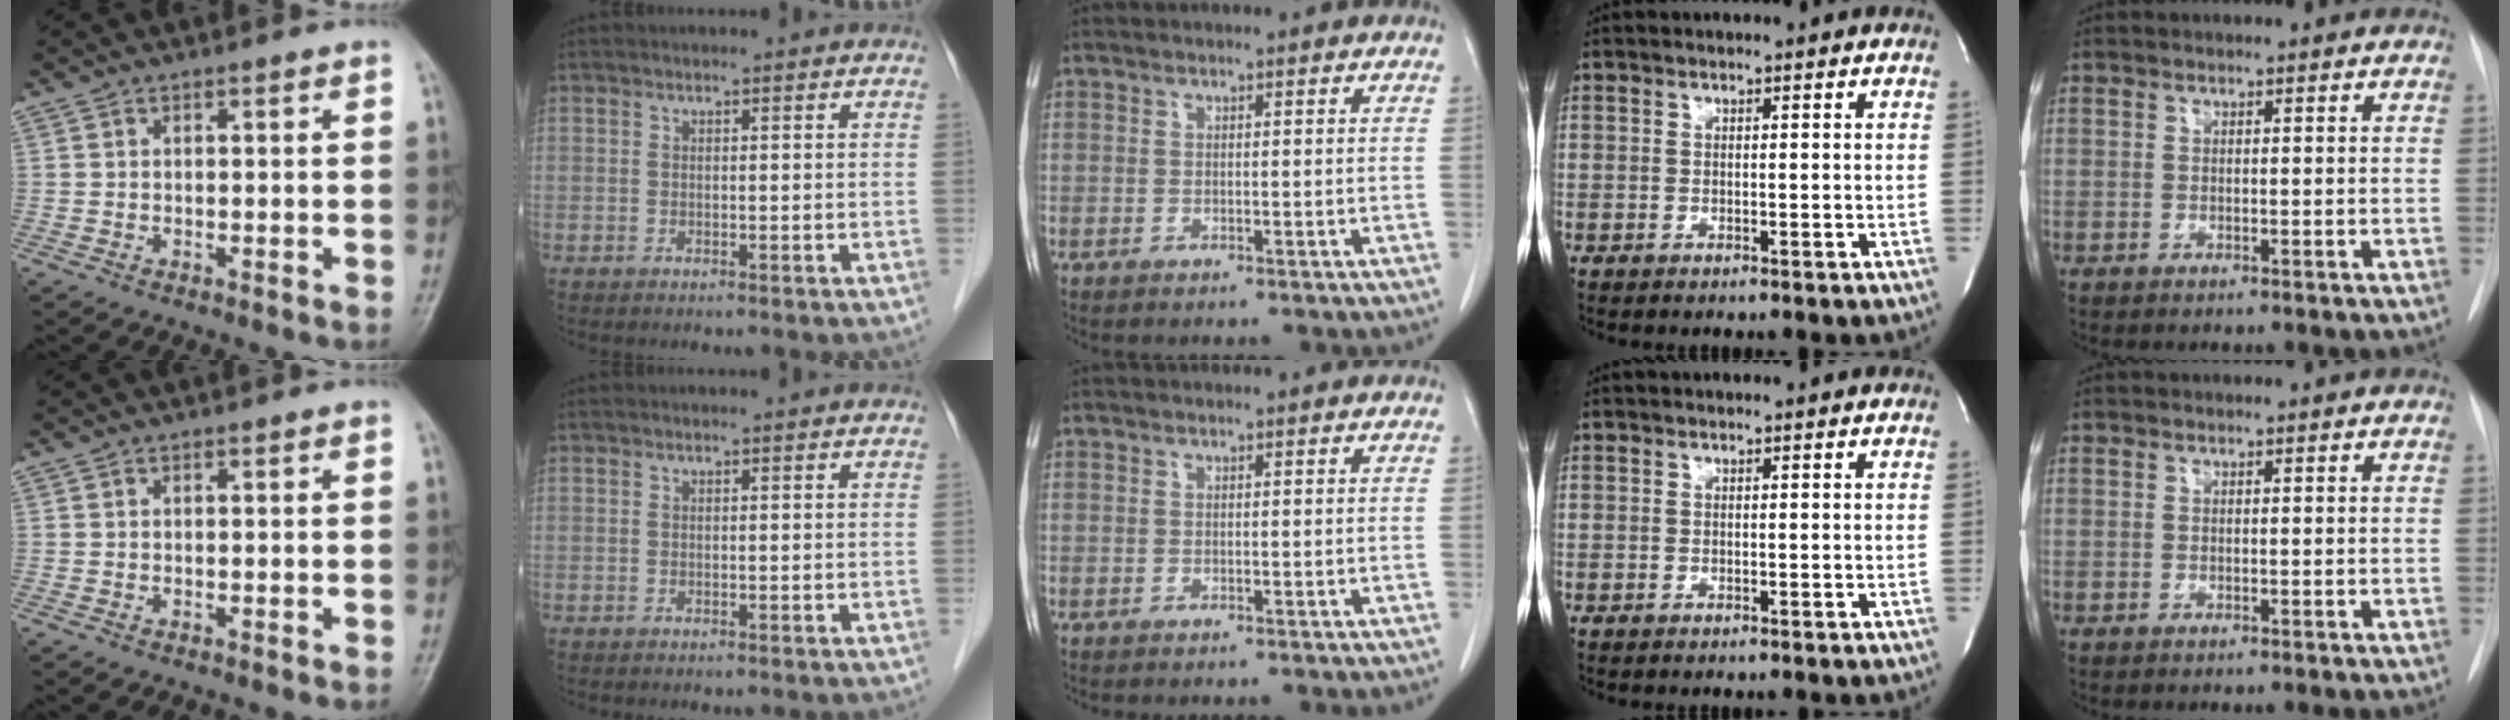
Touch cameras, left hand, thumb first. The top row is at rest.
{}